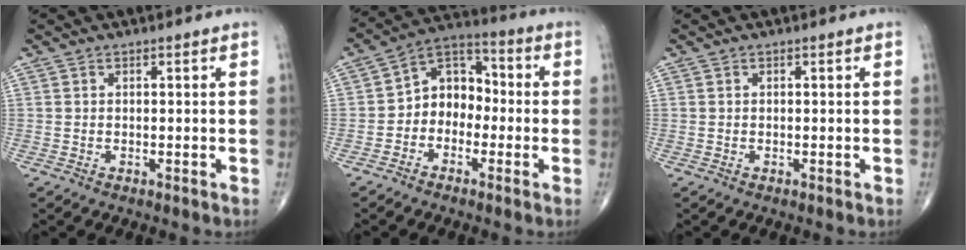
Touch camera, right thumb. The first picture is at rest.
{"total": 8.8, "force": [-1.8, 6.9, 5.2], "torque": [-0.047, 0.038, -0.052]}
{"total": 0.0}